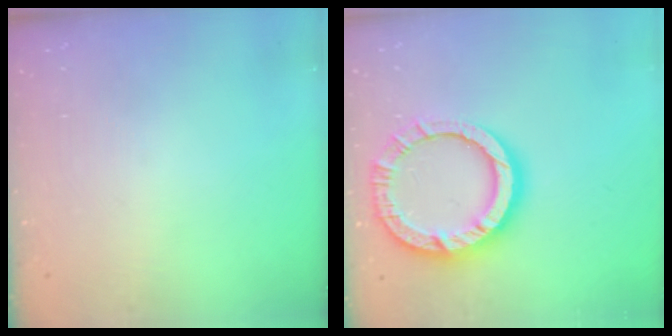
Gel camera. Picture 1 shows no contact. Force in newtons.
{"total": 15.1, "press": 15.0, "slide": 1.5}